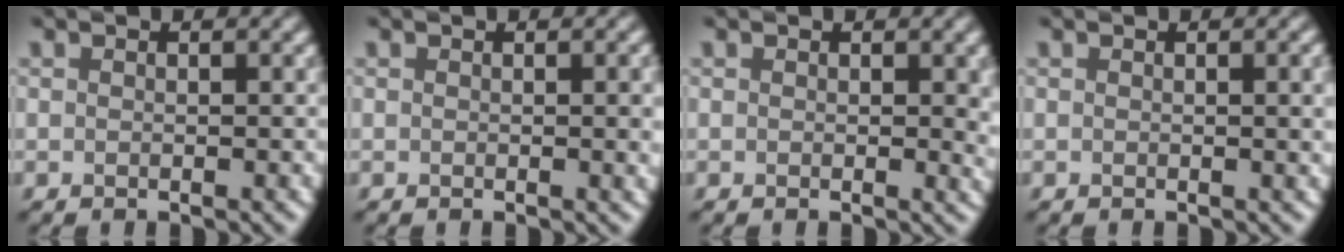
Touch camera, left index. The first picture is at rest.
{"total": 1.9, "force": [0.1, 0.5, 1.8], "torque": [-0.017, 0.002, -0.001]}
{"total": 1.7, "force": [0.3, 0.5, 1.6], "torque": [-0.013, -0.004, 0.003]}
{"total": 2.0, "force": [0.2, 0.6, 2.0], "torque": [-0.018, 0.002, 0.000]}